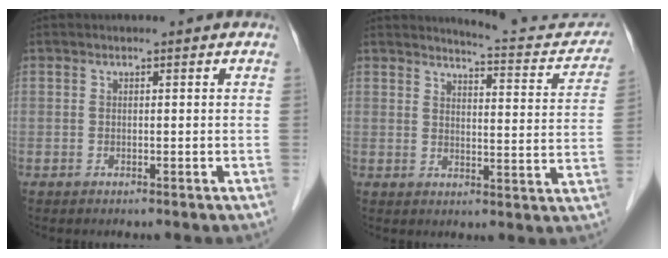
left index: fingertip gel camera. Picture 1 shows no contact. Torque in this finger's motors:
{"motor_torque": [0.31, -0.64, -0.01, -0.02]}